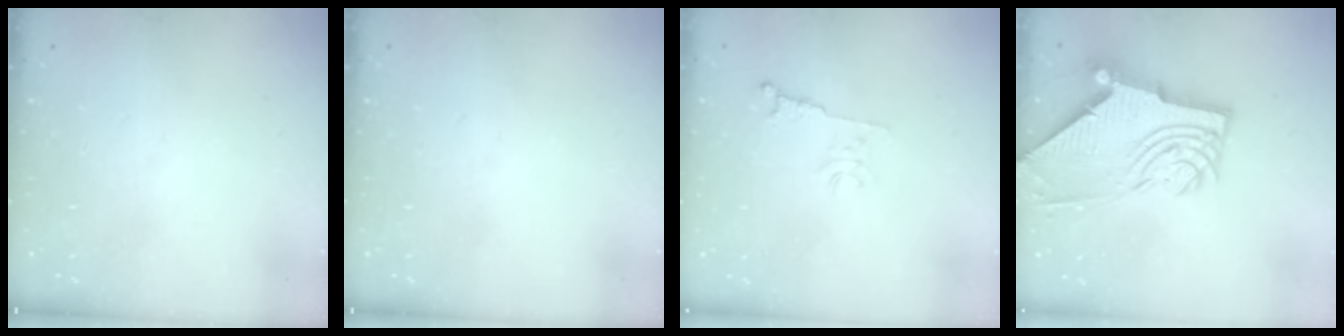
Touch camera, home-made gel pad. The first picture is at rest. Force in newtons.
{"total": 0.0}
{"total": 4.3, "press": 4.3, "slide": 0.6}
{"total": 10.8, "press": 10.7, "slide": 1.2}